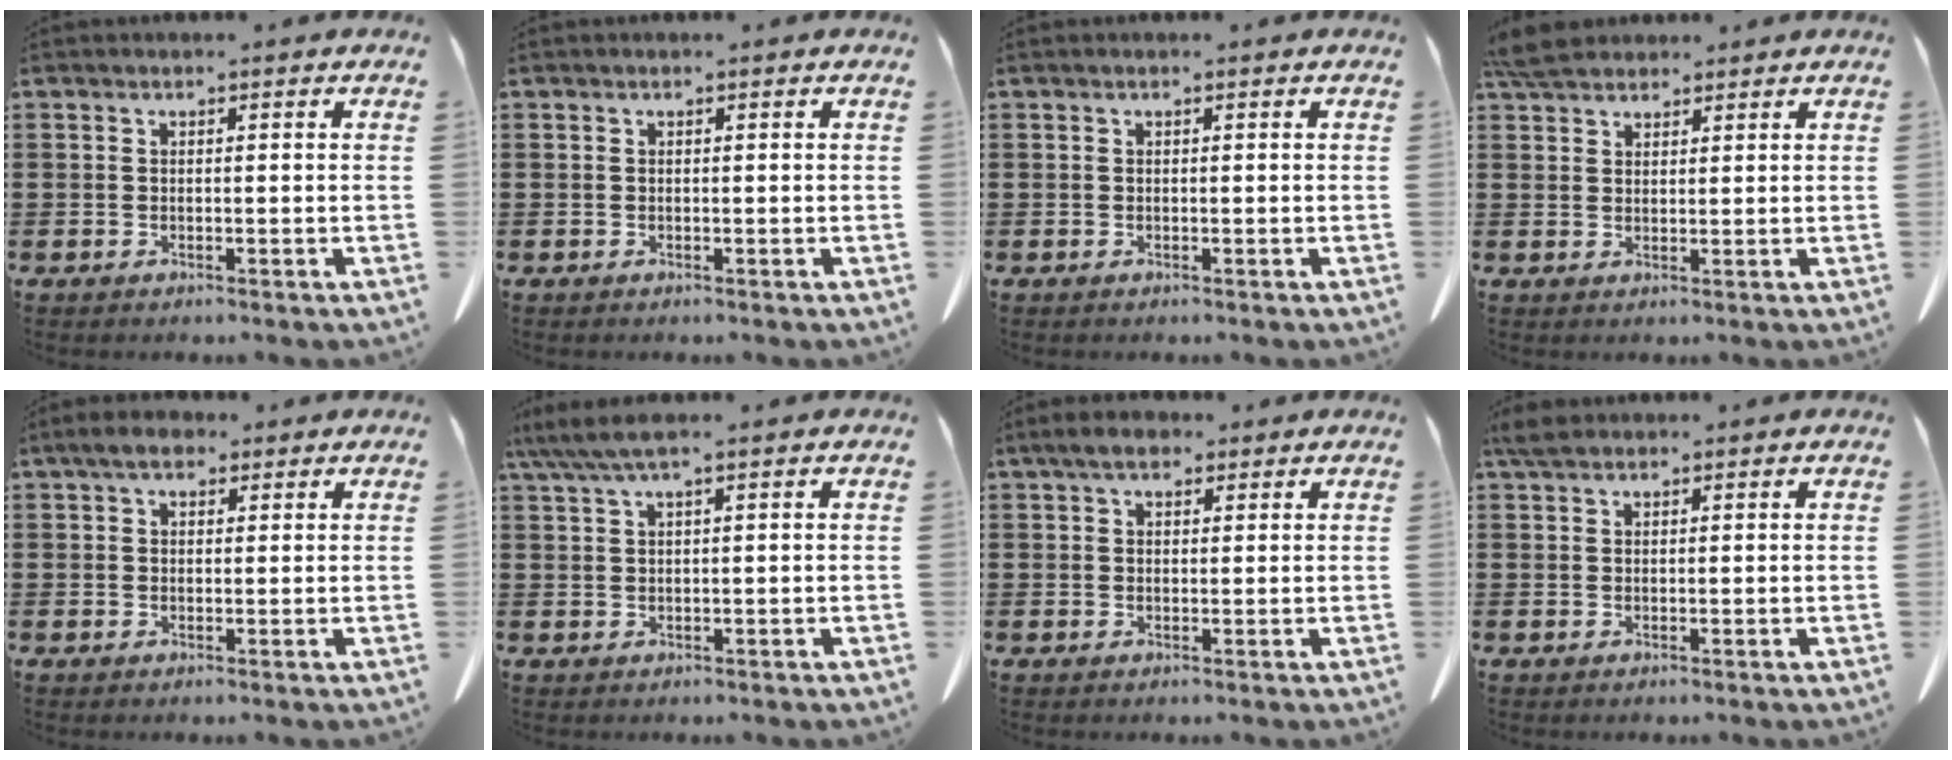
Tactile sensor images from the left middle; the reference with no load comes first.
{"total": 0.0}
{"total": 0.0}
{"total": 4.6, "force": [4.1, 1.4, 1.5], "torque": [-0.040, -0.002, 0.081]}
{"total": 3.8, "force": [2.6, 1.7, 2.2], "torque": [-0.043, 0.004, 0.046]}
{"total": 3.7, "force": [2.2, 0.2, 3.0], "torque": [-0.067, -0.006, 0.040]}
{"total": 3.7, "force": [2.6, 1.5, 2.2], "torque": [-0.042, 0.000, 0.047]}
{"total": 2.2, "force": [1.7, 0.8, 1.1], "torque": [-0.027, 0.003, 0.034]}